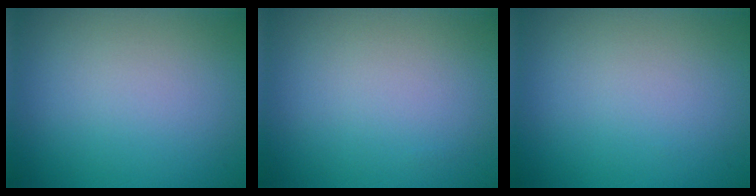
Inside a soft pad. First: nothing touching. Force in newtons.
{"total": 0.0}
{"total": 0.0}